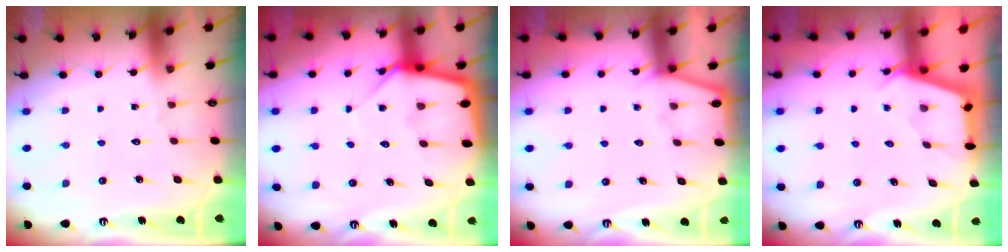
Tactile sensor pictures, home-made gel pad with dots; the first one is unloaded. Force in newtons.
{"total": 7.1, "press": 7.1, "slide": 0.5}
{"total": 3.2, "press": 3.1, "slide": 0.5}
{"total": 2.8, "press": 2.7, "slide": 0.3}